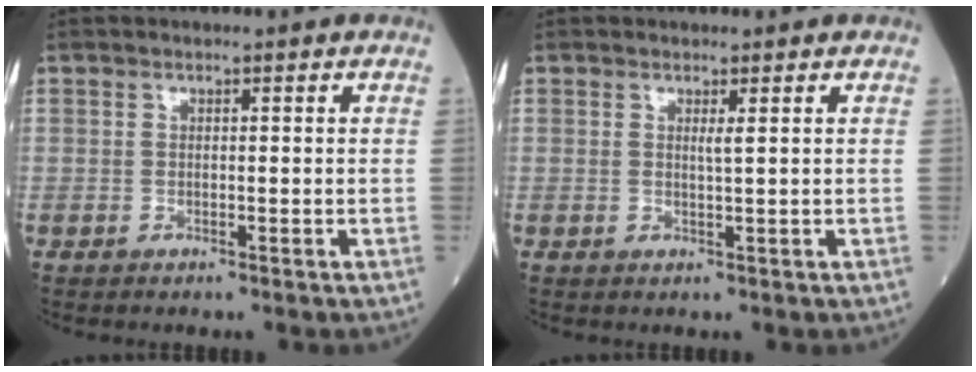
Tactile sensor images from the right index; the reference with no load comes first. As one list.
[{"total": 0.9, "force": [0.5, -0.3, 0.8], "torque": [-0.021, -0.004, 0.012]}]